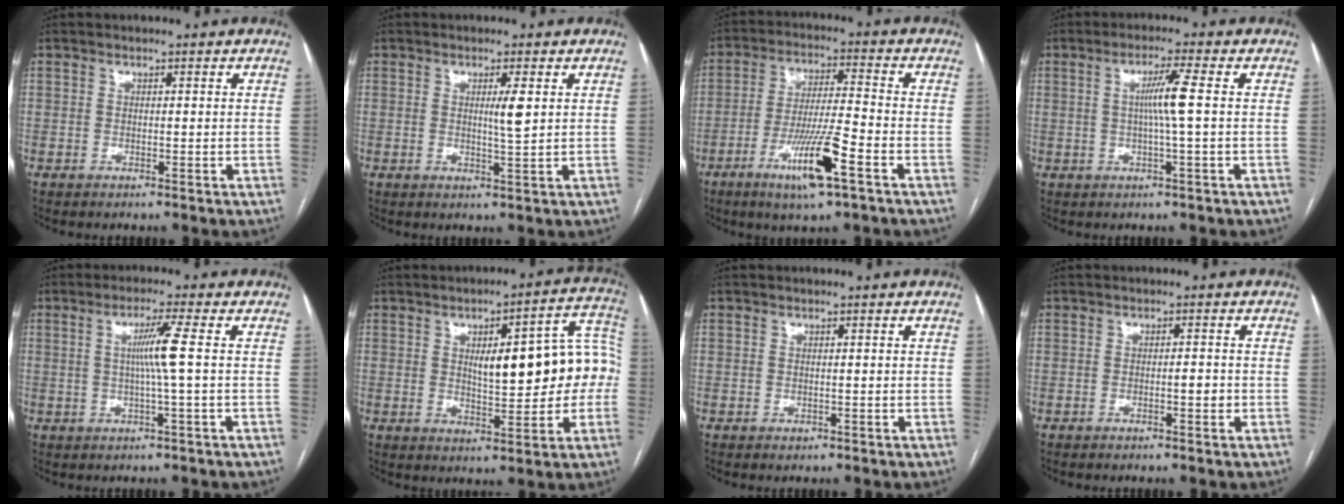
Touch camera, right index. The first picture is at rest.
{"total": 3.1, "force": [0.8, -0.1, 3.0], "torque": [-0.051, -0.006, 0.012]}
{"total": 11.0, "force": [-5.4, 0.3, 9.6], "torque": [-0.179, -0.015, -0.098]}
{"total": 5.0, "force": [0.4, -0.9, 4.9], "torque": [-0.089, 0.002, 0.009]}
{"total": 5.2, "force": [0.5, -1.3, 5.1], "torque": [-0.094, 0.001, 0.010]}
{"total": 15.2, "force": [1.0, 4.6, 14.4], "torque": [-0.180, 0.042, 0.020]}
{"total": 0.6, "force": [-0.1, 0.6, 0.2], "torque": [0.000, 0.002, -0.001]}
{"total": 1.7, "force": [-0.5, 0.4, 1.6], "torque": [-0.023, 0.001, -0.010]}